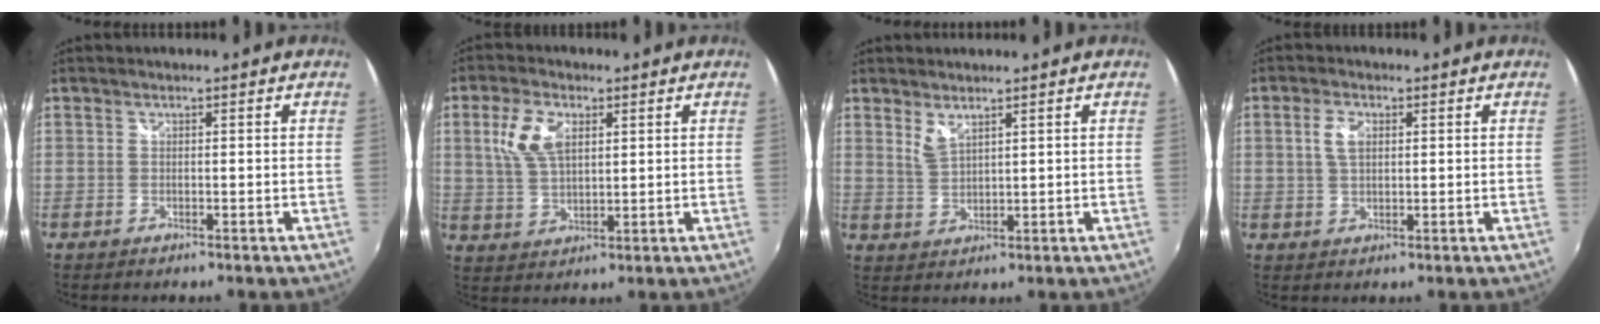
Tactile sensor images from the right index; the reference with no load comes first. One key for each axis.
{"total": 8.2, "fx": 2.7, "fy": 4.5, "fz": 6.3, "tx": -0.130, "ty": 0.010, "tz": 0.057}
{"total": 2.7, "fx": 2.1, "fy": 0.7, "fz": 1.6, "tx": -0.032, "ty": -0.003, "tz": 0.038}
{"total": 3.8, "fx": 0.9, "fy": 2.2, "fz": 2.9, "tx": -0.057, "ty": 0.006, "tz": 0.018}